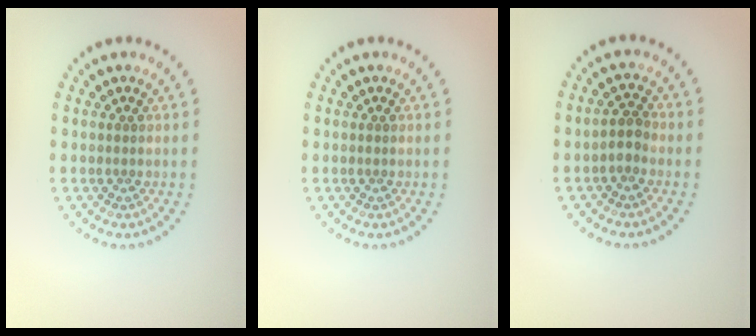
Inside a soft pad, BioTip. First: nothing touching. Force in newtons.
{"total": 0.0}
{"total": 1.5, "press": 1.4, "slide": 0.6}